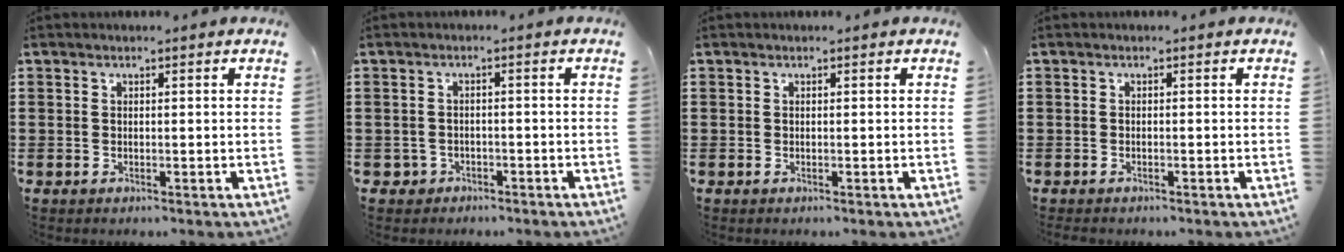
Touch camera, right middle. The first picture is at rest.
{"total": 1.4, "force": [-1.1, 0.9, 0.0], "torque": [-0.005, 0.001, -0.026]}
{"total": 0.0}
{"total": 0.8, "force": [-0.7, 0.2, 0.1], "torque": [-0.003, 0.000, -0.016]}